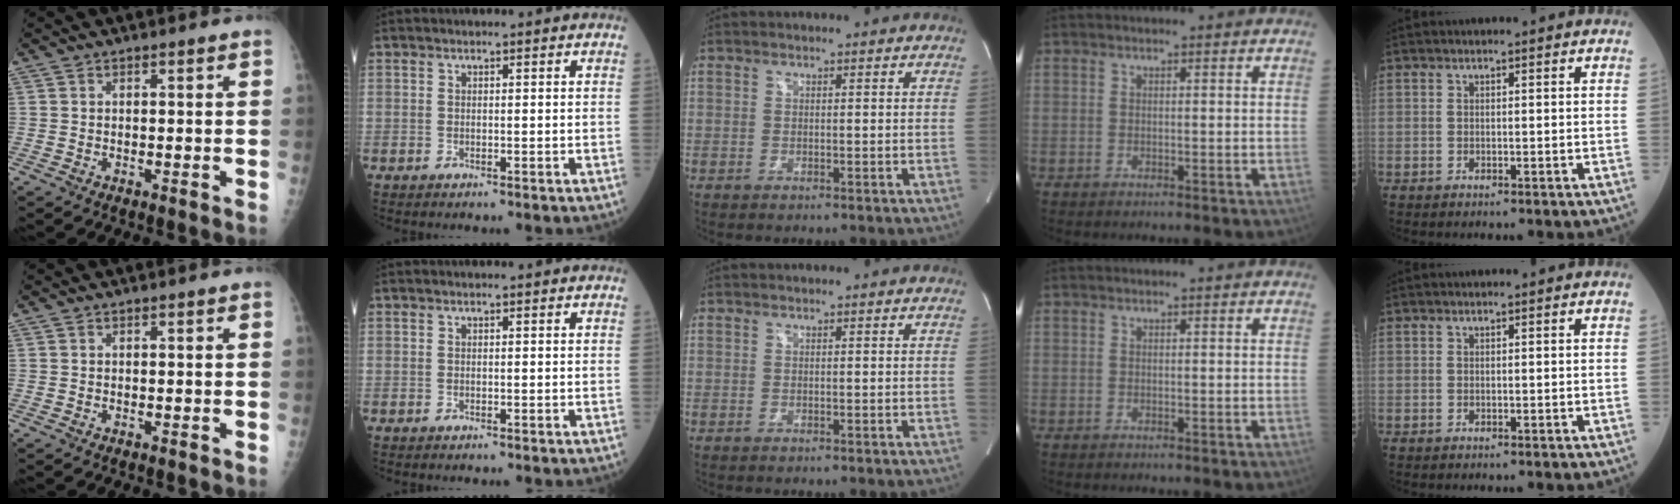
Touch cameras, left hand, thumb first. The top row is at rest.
{}